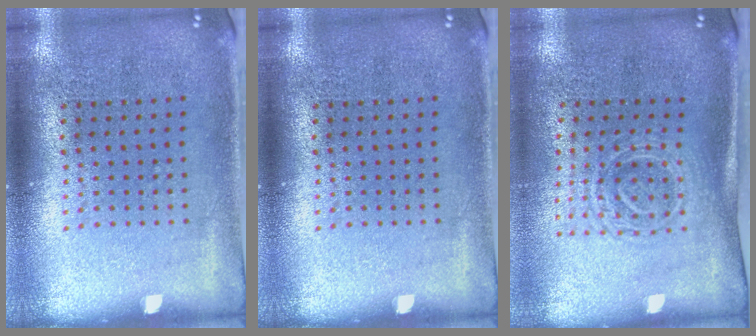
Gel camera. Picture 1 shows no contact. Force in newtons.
{"total": 0.0}
{"total": 1.6, "press": 1.3, "slide": 1.0}